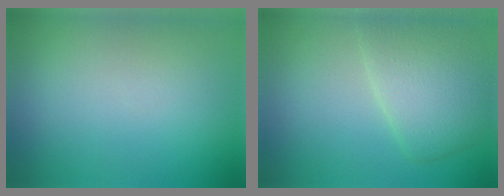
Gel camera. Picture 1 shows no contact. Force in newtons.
{"total": 5.0, "press": 5.0, "slide": 0.3}